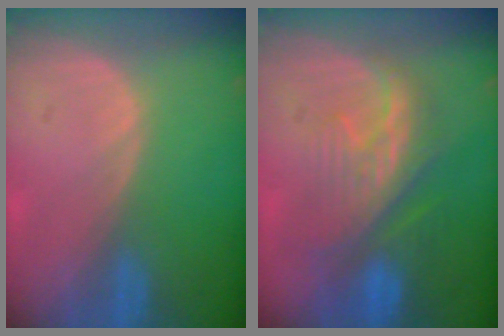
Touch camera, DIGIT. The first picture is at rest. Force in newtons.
{"total": 9.0, "press": 8.5, "slide": 3.0}